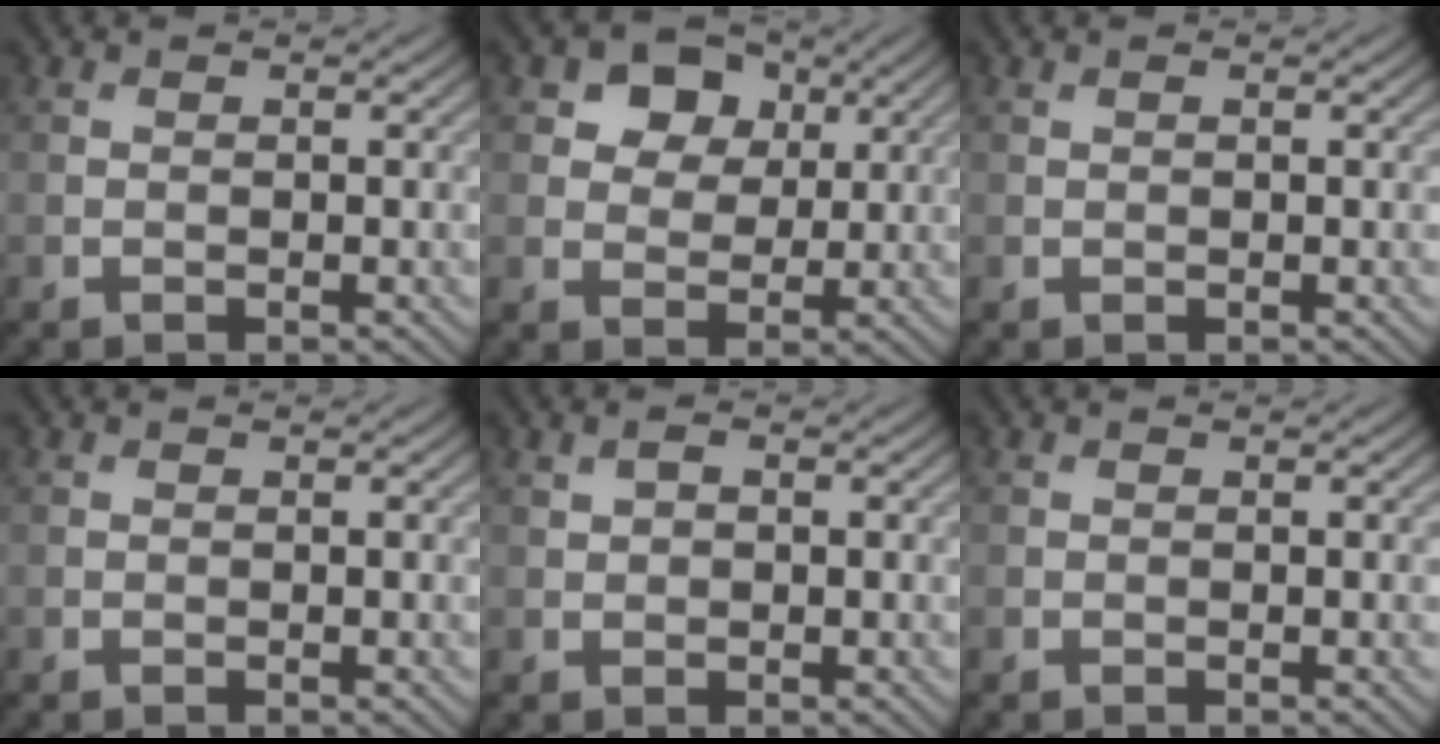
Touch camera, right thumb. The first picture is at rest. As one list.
[{"total": 6.8, "force": [3.2, 5.0, 3.2], "torque": [-0.073, -0.004, 0.048]}, {"total": 0.0}, {"total": 0.0}, {"total": 1.5, "force": [0.6, 0.9, 1.0], "torque": [-0.021, 0.002, 0.011]}, {"total": 0.0}]